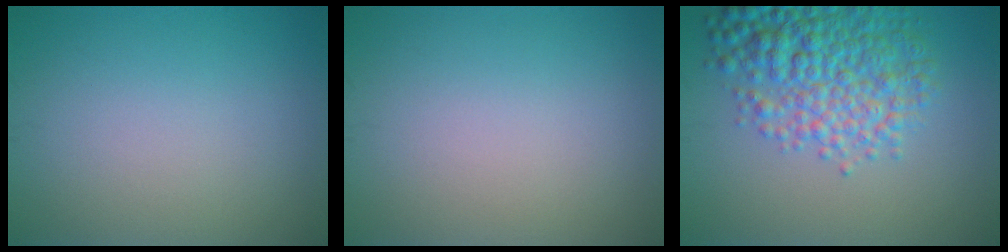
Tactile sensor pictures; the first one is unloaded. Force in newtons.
{"total": 0.0}
{"total": 7.0, "press": 7.0, "slide": 0.2}